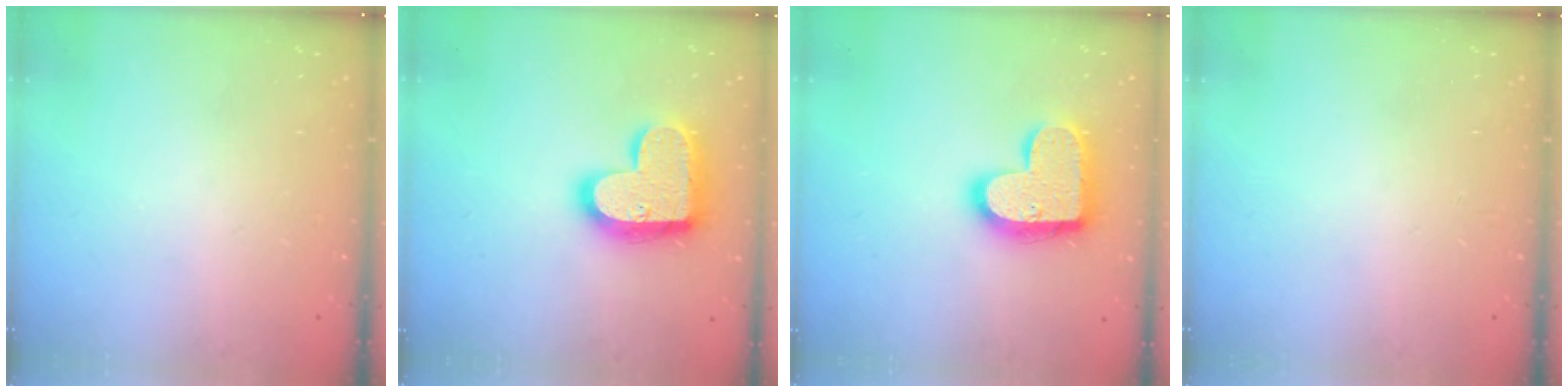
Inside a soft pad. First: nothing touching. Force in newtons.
{"total": 18.9, "press": 18.9, "slide": 1.1}
{"total": 17.8, "press": 17.7, "slide": 1.1}
{"total": 0.0}